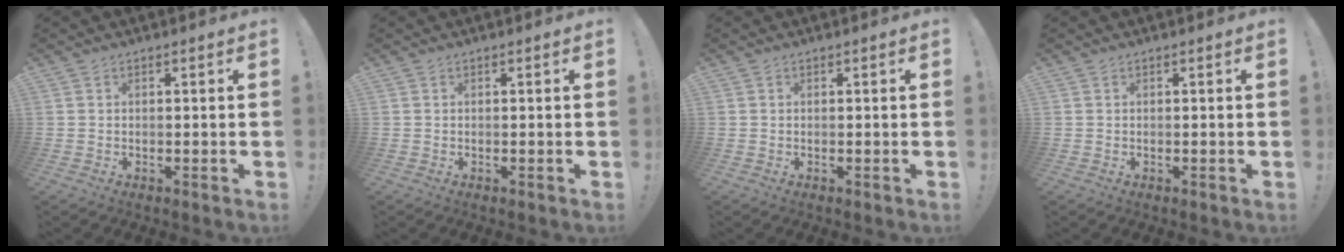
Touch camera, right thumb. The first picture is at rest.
{"total": 0.0}
{"total": 0.0}
{"total": 0.0}